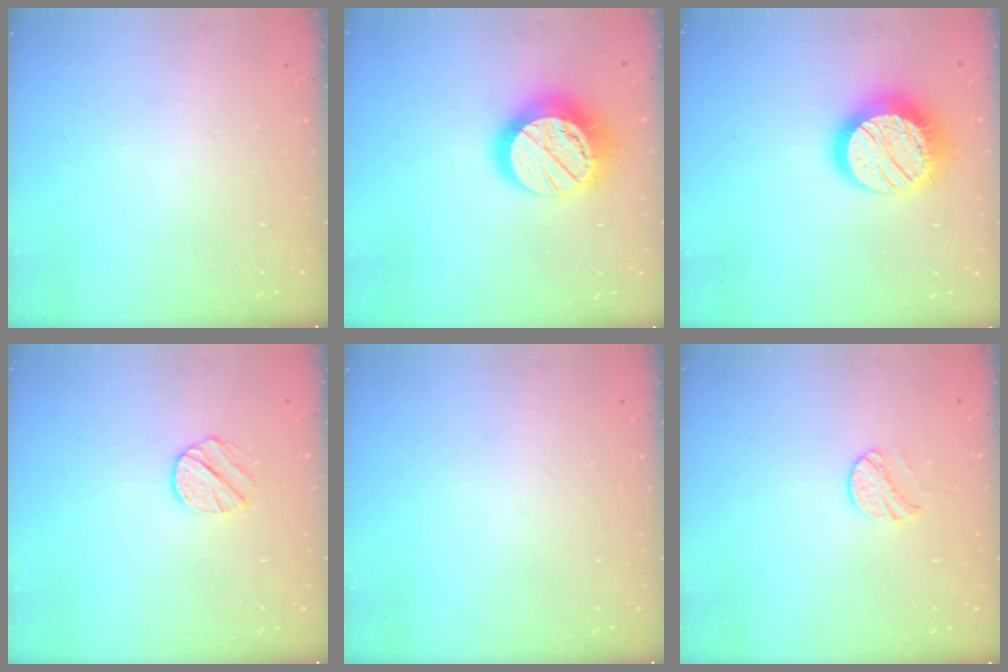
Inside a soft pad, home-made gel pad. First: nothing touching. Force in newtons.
{"total": 17.5, "press": 17.4, "slide": 1.3}
{"total": 18.1, "press": 18.1, "slide": 1.0}
{"total": 7.7, "press": 7.7, "slide": 0.3}
{"total": 0.0}
{"total": 8.0, "press": 7.9, "slide": 0.6}